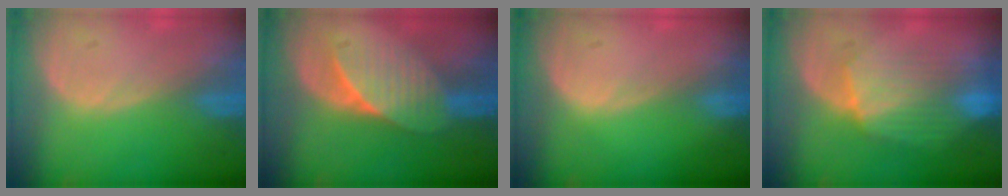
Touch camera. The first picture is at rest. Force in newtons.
{"total": 7.7, "press": 6.8, "slide": 3.5}
{"total": 0.0}
{"total": 8.0, "press": 7.9, "slide": 1.0}